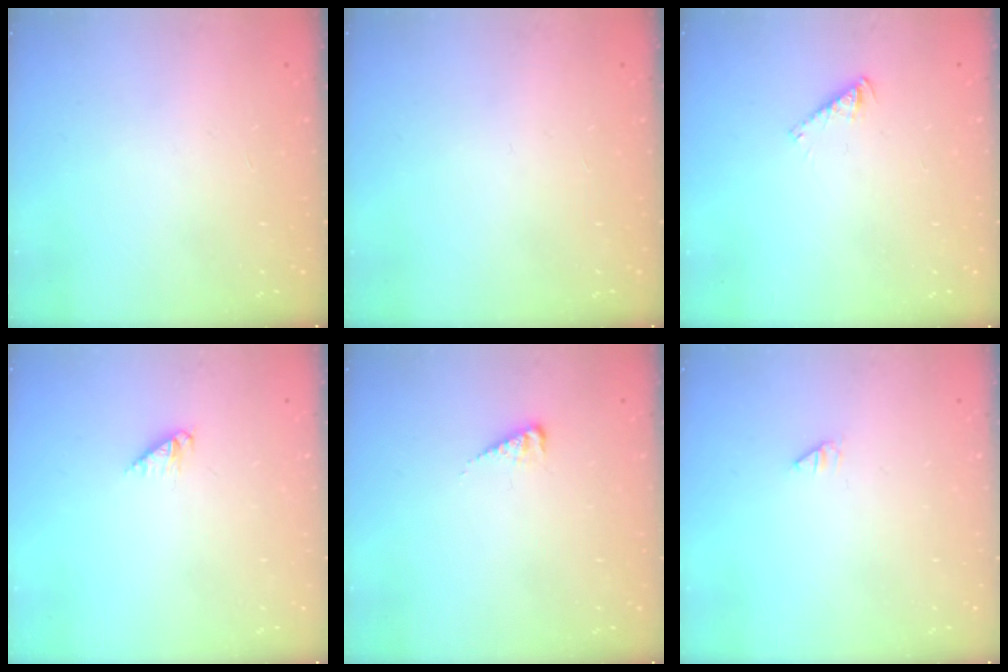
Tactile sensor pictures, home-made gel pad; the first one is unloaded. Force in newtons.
{"total": 0.0}
{"total": 2.5, "press": 2.5, "slide": 0.0}
{"total": 2.7, "press": 2.7, "slide": 0.4}
{"total": 3.8, "press": 3.7, "slide": 0.5}
{"total": 0.0}